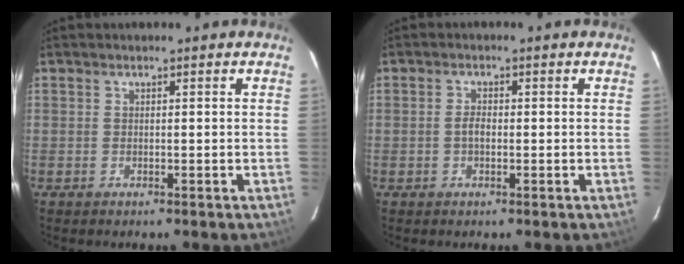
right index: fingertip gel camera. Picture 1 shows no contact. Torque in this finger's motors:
{"motor_torque": [0.43, -0.23, 0.29, 0.06]}